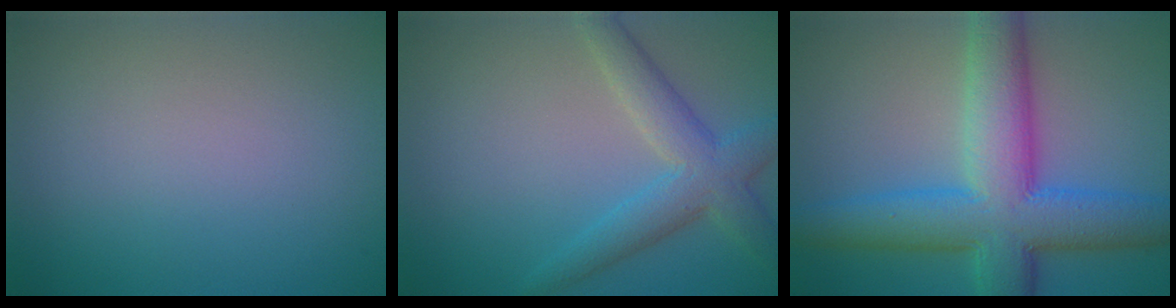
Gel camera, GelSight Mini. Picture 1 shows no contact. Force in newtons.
{"total": 4.5, "press": 4.4, "slide": 0.4}
{"total": 10.6, "press": 10.6, "slide": 0.2}